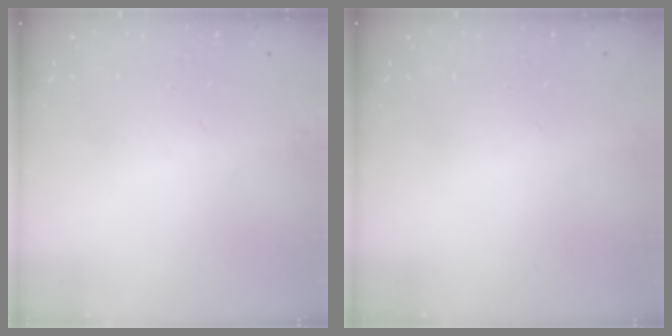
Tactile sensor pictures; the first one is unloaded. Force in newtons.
{"total": 0.0}